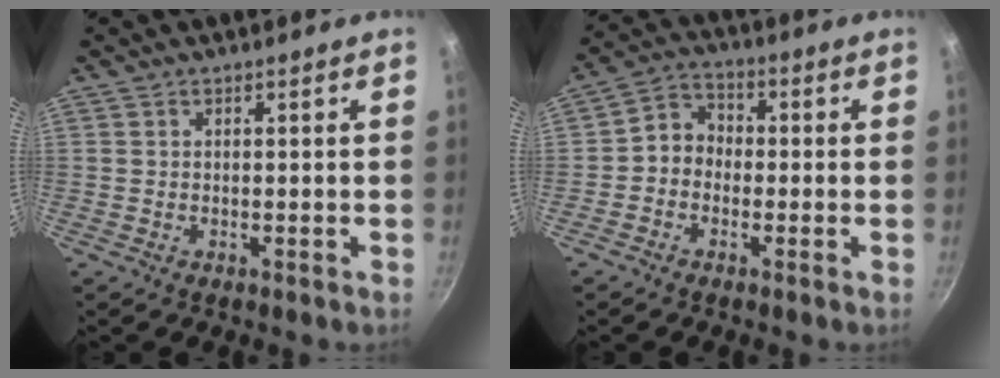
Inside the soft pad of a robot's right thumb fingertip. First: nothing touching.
{"total": 5.6, "force": [-1.1, 4.7, 2.7], "torque": [-0.022, 0.024, -0.039]}